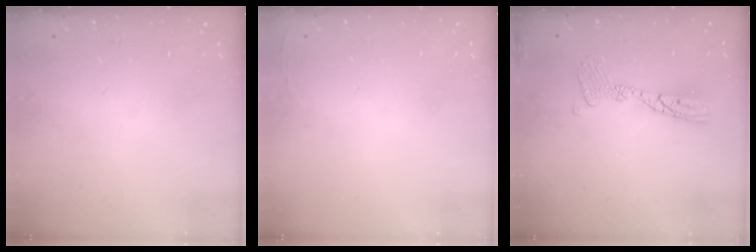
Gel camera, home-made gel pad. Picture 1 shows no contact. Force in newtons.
{"total": 2.5, "press": 2.4, "slide": 0.9}
{"total": 10.8, "press": 10.8, "slide": 1.0}